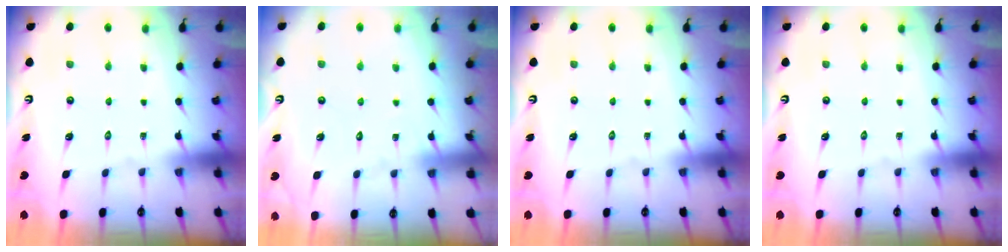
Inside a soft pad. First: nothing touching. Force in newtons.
{"total": 5.6, "press": 5.6, "slide": 0.5}
{"total": 0.0}
{"total": 0.0}